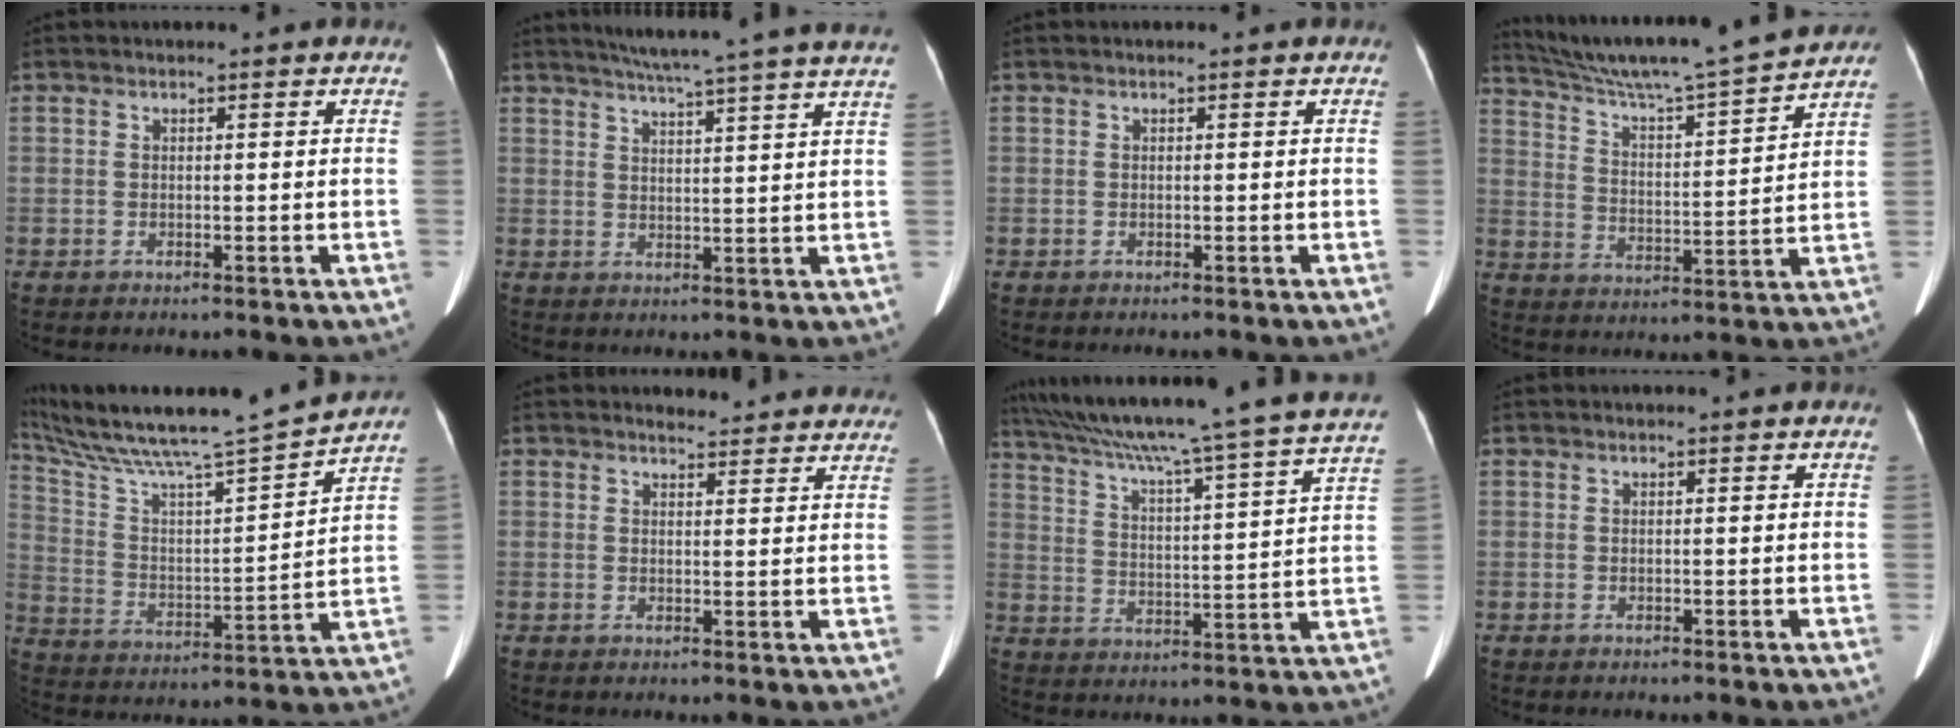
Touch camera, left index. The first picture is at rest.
{"total": 18.1, "force": [15.7, -1.5, 8.9], "torque": [-0.144, -0.012, 0.197]}
{"total": 0.0}
{"total": 18.1, "force": [16.5, -1.2, 7.3], "torque": [-0.135, -0.009, 0.255]}
{"total": 18.9, "force": [16.9, -1.2, 8.2], "torque": [-0.157, -0.024, 0.279]}
{"total": 9.0, "force": [8.6, 2.0, 1.6], "torque": [0.001, -0.001, 0.080]}
{"total": 29.3, "force": [25.1, -0.9, 15.1], "torque": [-0.251, -0.036, 0.338]}
{"total": 0.0}